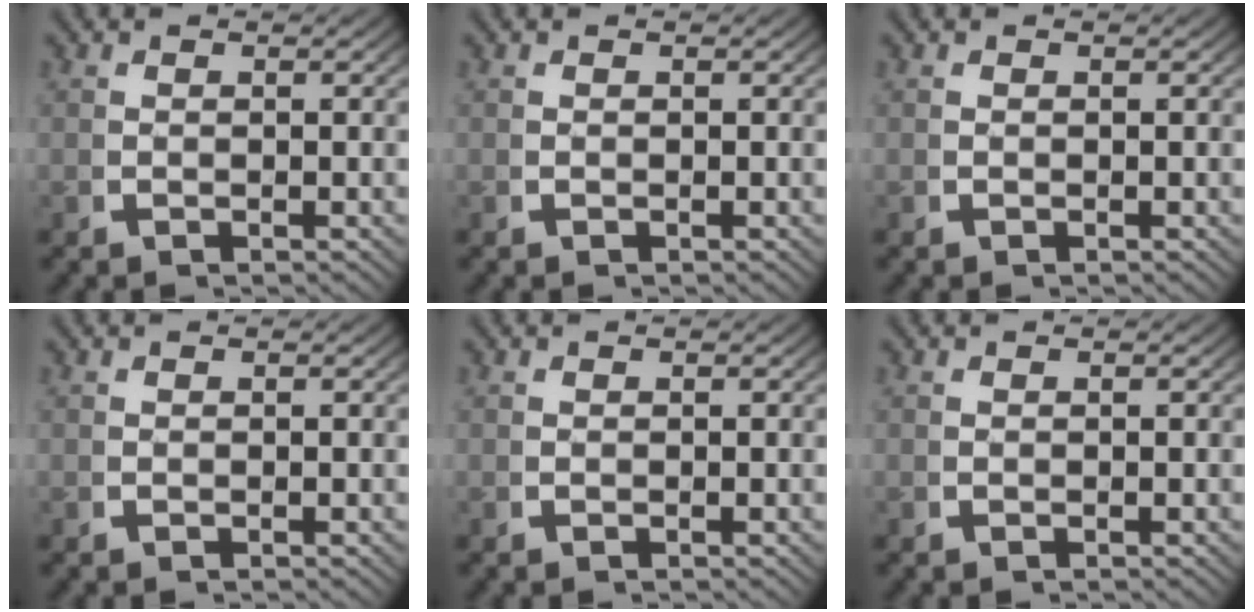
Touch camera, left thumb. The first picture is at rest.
{"total": 0.0}
{"total": 0.0}
{"total": 0.0}
{"total": 0.0}
{"total": 0.0}